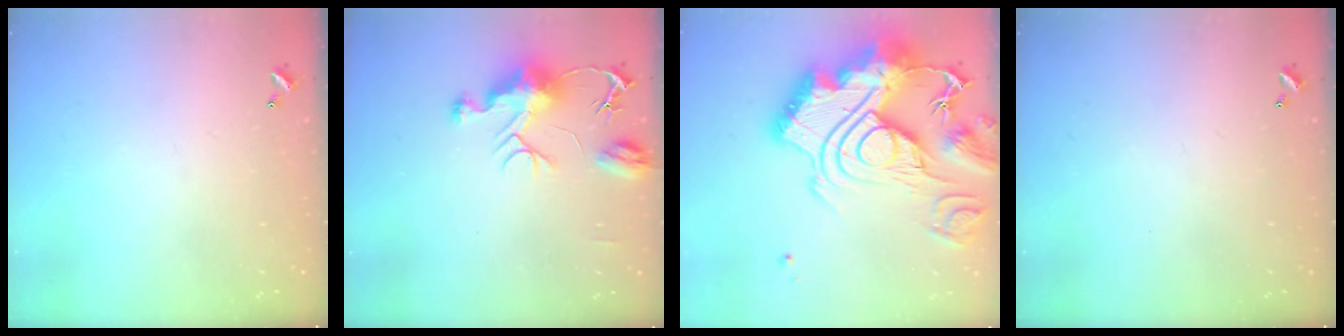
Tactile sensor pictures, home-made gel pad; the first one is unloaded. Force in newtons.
{"total": 9.7, "press": 9.6, "slide": 0.9}
{"total": 0.7, "press": 0.7, "slide": 0.0}
{"total": 0.0}